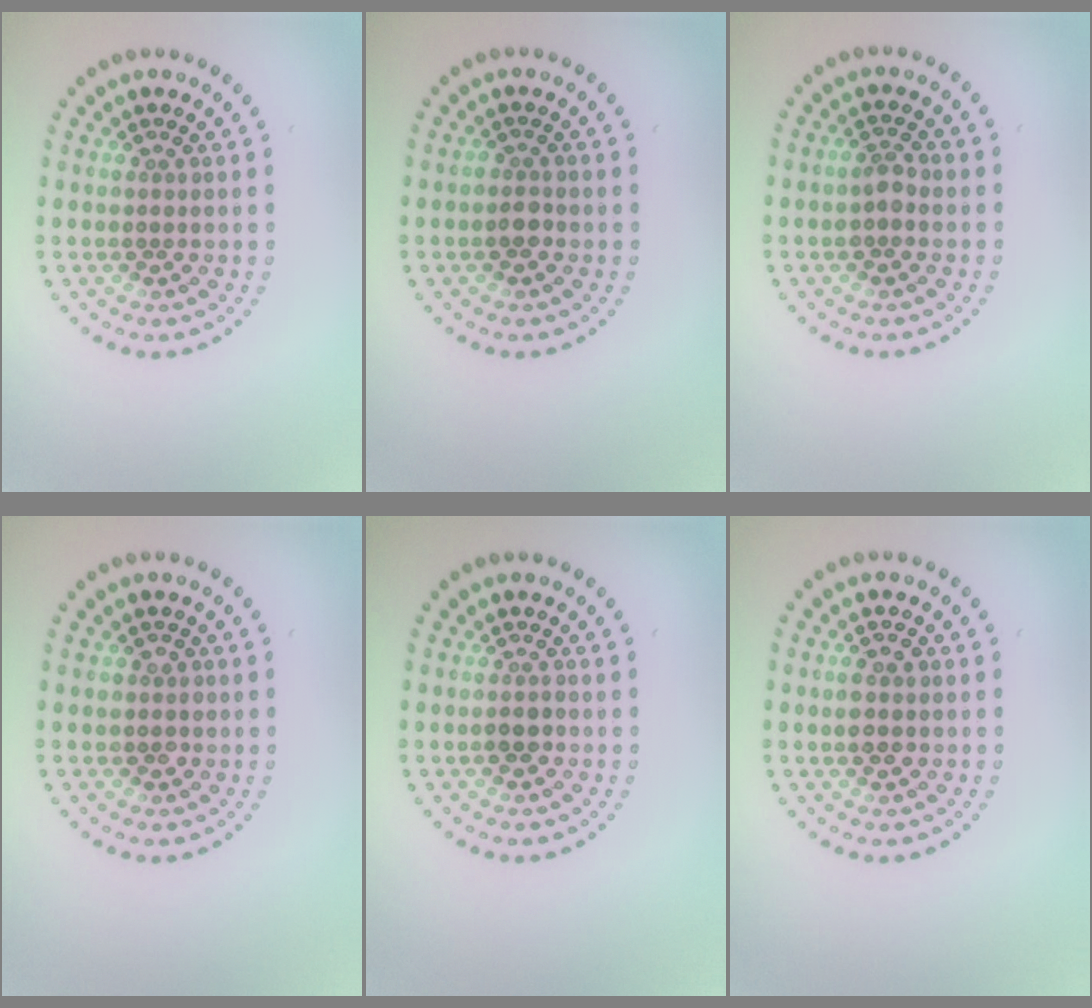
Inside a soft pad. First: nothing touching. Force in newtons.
{"total": 1.2, "press": 1.0, "slide": 0.5}
{"total": 1.5, "press": 1.5, "slide": 0.3}
{"total": 1.4, "press": 1.3, "slide": 0.5}
{"total": 1.2, "press": 1.2, "slide": 0.4}
{"total": 2.4, "press": 2.4, "slide": 0.1}